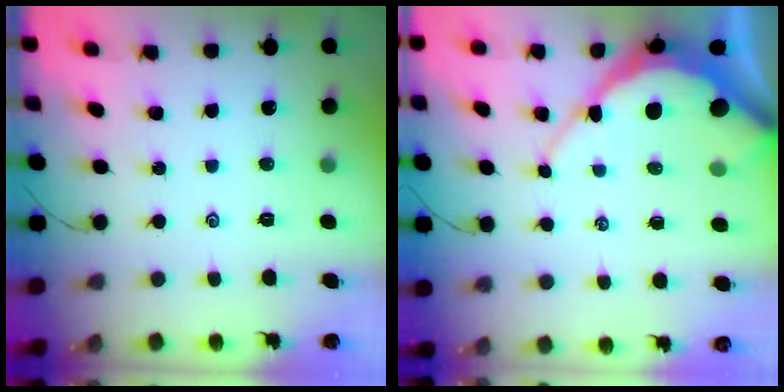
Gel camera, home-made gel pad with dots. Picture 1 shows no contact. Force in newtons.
{"total": 9.2, "press": 9.2, "slide": 0.7}